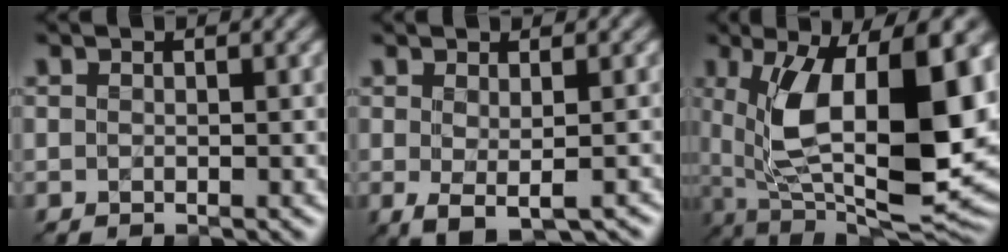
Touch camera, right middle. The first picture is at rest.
{"total": 2.8, "force": [-0.4, 0.8, 2.6], "torque": [-0.045, -0.008, -0.001]}
{"total": 14.5, "force": [1.2, 6.3, 13.0], "torque": [-0.209, -0.025, 0.026]}